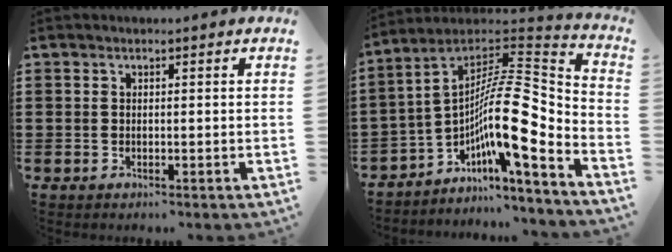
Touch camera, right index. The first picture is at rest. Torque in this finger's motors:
{"motor_torque": [-0.07, 0.01, 0.29, 0.01]}